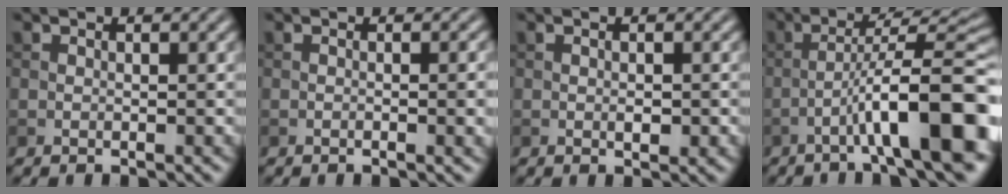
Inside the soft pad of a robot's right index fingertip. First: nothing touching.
{"total": 2.4, "force": [-0.4, 0.6, 2.3], "torque": [-0.029, -0.002, -0.007]}
{"total": 1.3, "force": [-0.2, 0.6, 1.2], "torque": [-0.020, 0.000, -0.003]}
{"total": 11.2, "force": [-4.3, 2.0, 10.1], "torque": [-0.144, 0.028, -0.065]}